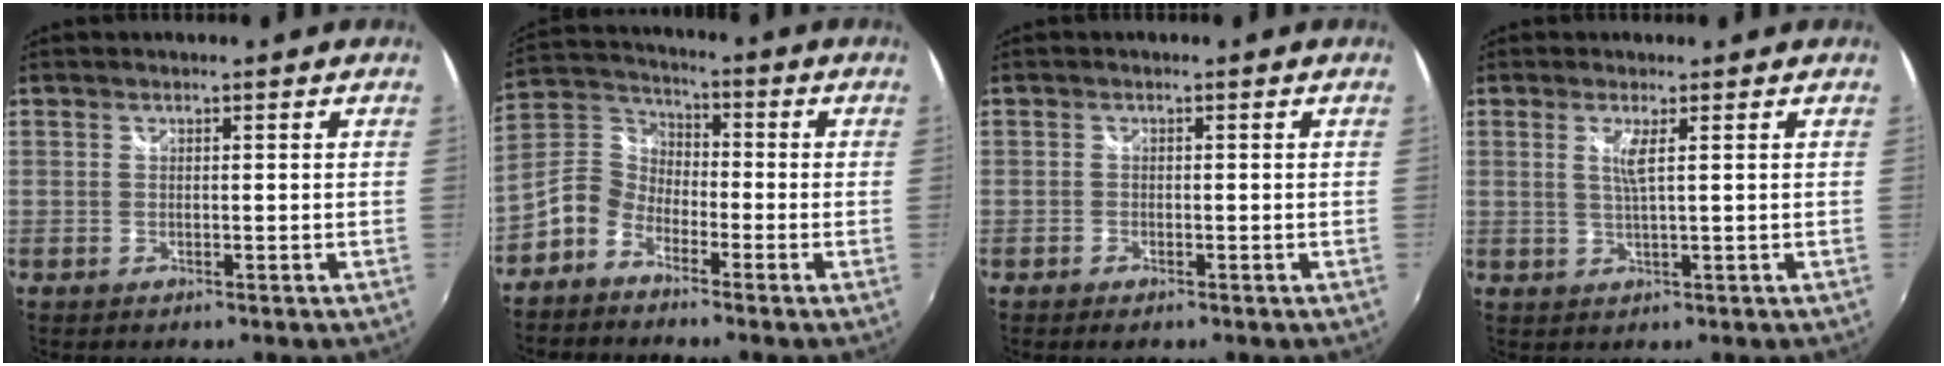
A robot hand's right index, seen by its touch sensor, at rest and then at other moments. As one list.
[{"total": 7.7, "force": [-4.5, 5.4, 3.1], "torque": [-0.075, 0.025, -0.108]}, {"total": 1.2, "force": [-0.9, 0.5, 0.6], "torque": [-0.015, -0.006, -0.019]}, {"total": 2.5, "force": [0.8, -0.4, 2.4], "torque": [-0.046, -0.005, 0.015]}]